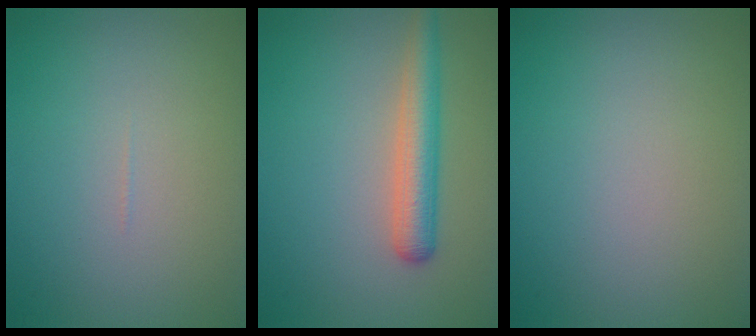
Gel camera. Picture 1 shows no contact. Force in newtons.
{"total": 3.5, "press": 3.5, "slide": 0.1}
{"total": 0.0}